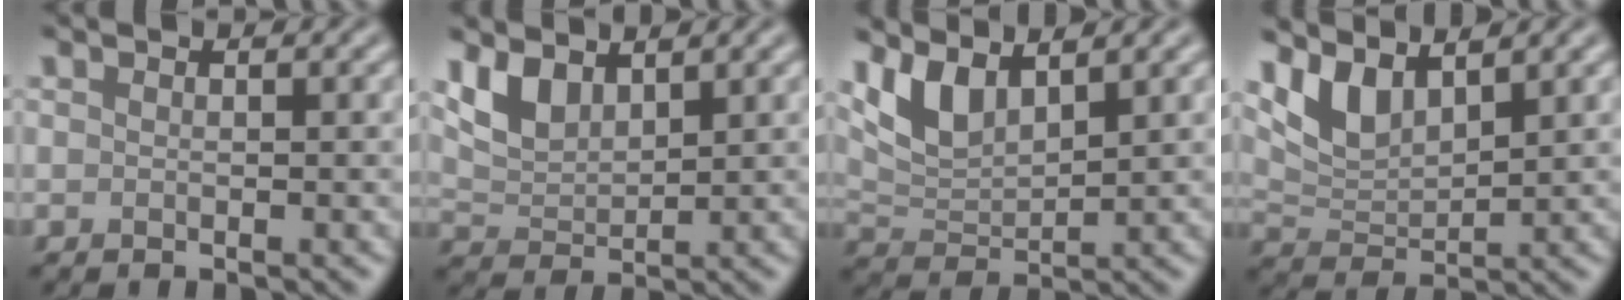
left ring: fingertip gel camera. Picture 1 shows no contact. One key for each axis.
{"total": 3.4, "fx": 2.3, "fy": 1.7, "fz": 1.9, "tx": -0.044, "ty": -0.005, "tz": 0.049}
{"total": 4.2, "fx": 2.7, "fy": 1.7, "fz": 2.7, "tx": -0.062, "ty": -0.007, "tz": 0.056}
{"total": 4.1, "fx": 2.7, "fy": 1.7, "fz": 2.5, "tx": -0.055, "ty": -0.009, "tz": 0.057}